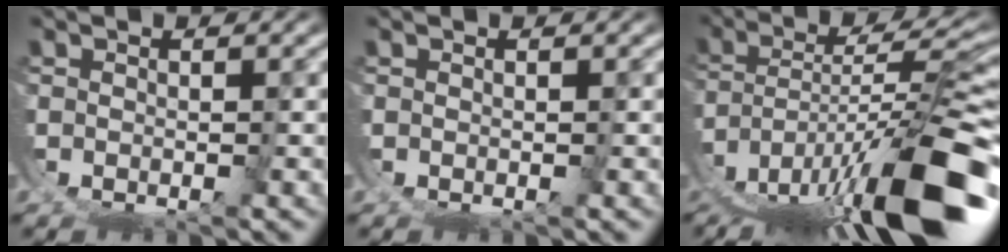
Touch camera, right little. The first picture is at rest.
{"total": 0.0}
{"total": 11.3, "force": [-4.8, 3.5, 9.6], "torque": [-0.144, -0.012, -0.049]}